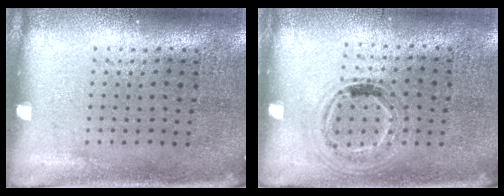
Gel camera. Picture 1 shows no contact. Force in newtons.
{"total": 1.0, "press": 1.0, "slide": 0.3}